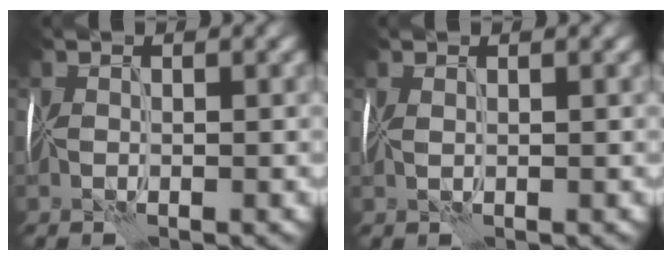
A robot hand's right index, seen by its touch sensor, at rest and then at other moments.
{"total": 0.7, "force": [0.6, 0.0, 0.4], "torque": [-0.011, 0.004, 0.011]}